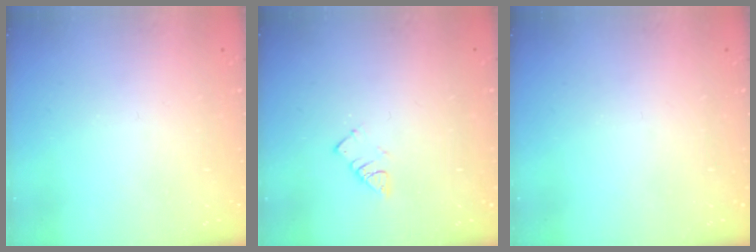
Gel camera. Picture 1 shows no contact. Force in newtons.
{"total": 4.4, "press": 4.3, "slide": 0.5}
{"total": 0.0}